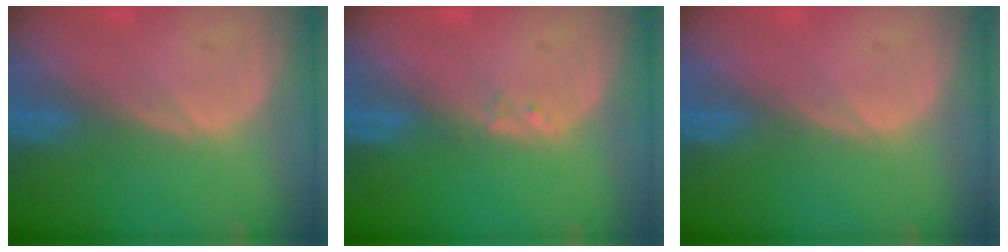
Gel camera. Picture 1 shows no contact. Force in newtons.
{"total": 1.0, "press": 1.0, "slide": 0.2}
{"total": 0.5, "press": 0.1, "slide": 0.5}